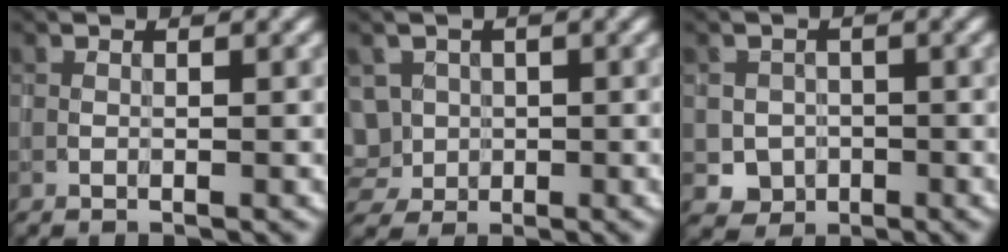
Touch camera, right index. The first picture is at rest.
{"total": 3.4, "force": [-0.3, 3.2, 1.1], "torque": [-0.018, 0.010, -0.002]}
{"total": 2.3, "force": [-0.6, 2.2, 0.4], "torque": [0.001, -0.001, -0.010]}